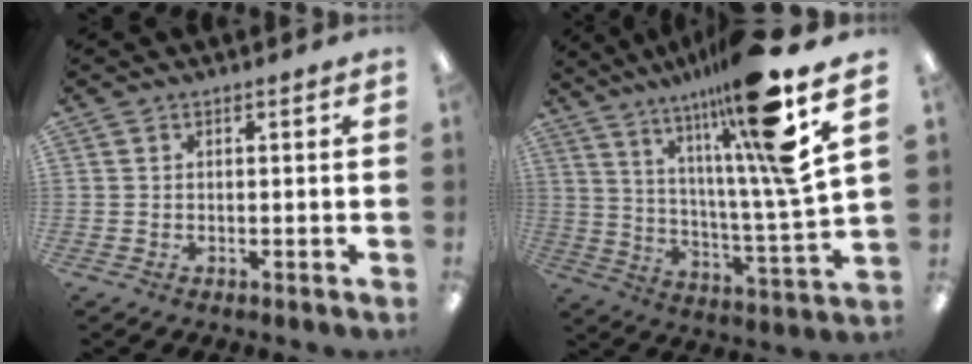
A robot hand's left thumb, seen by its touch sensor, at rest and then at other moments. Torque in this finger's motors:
{"motor_torque": [2.56, 2.45, 1.74, -1.03, 0.18]}